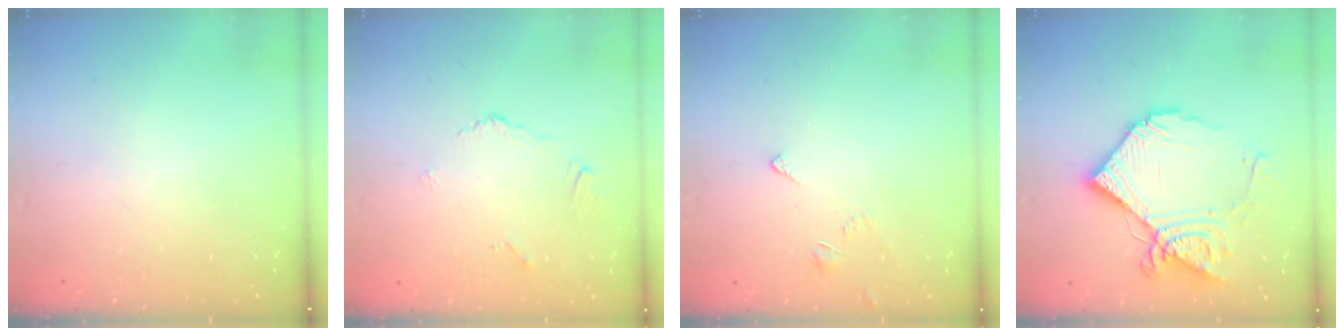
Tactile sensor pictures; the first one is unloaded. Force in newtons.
{"total": 2.8, "press": 2.8, "slide": 0.6}
{"total": 2.5, "press": 2.4, "slide": 0.6}
{"total": 17.5, "press": 17.4, "slide": 2.0}